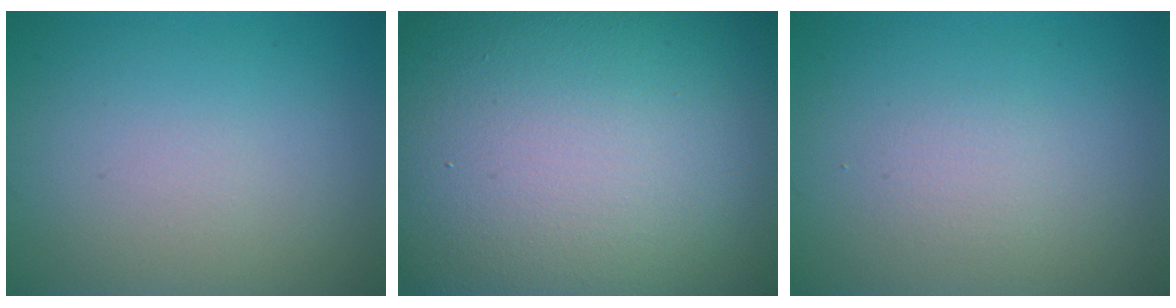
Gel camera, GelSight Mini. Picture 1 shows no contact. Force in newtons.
{"total": 25.5, "press": 25.4, "slide": 1.3}
{"total": 1.1, "press": 1.1, "slide": 0.0}